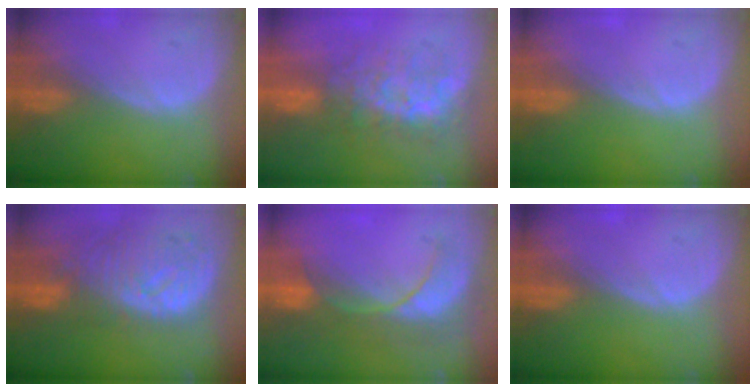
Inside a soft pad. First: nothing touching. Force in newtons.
{"total": 8.1, "press": 7.5, "slide": 3.1}
{"total": 0.0}
{"total": 11.2, "press": 9.8, "slide": 5.4}
{"total": 8.4, "press": 7.8, "slide": 3.1}
{"total": 0.0}